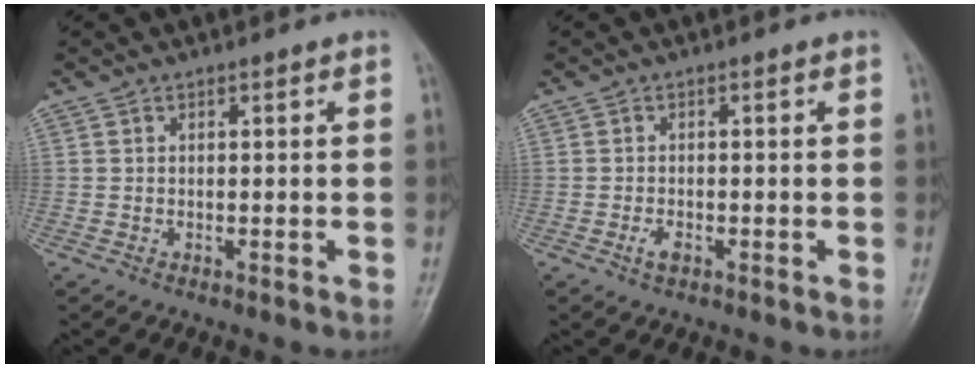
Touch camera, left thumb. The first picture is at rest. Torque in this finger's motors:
{"motor_torque": [-0.08, 0.07, 0.28, 0.14, 0.00]}